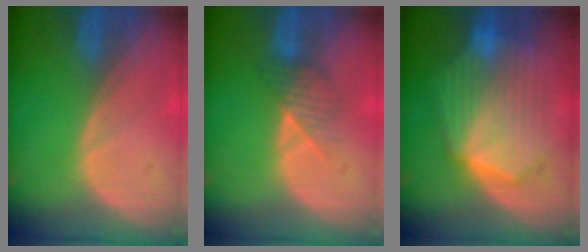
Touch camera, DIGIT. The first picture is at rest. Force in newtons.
{"total": 3.6, "press": 3.3, "slide": 1.3}
{"total": 10.7, "press": 10.6, "slide": 0.8}